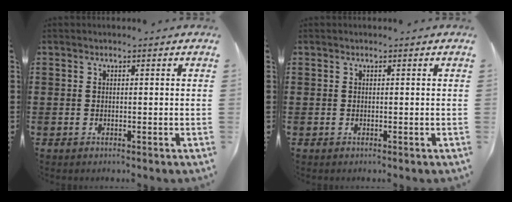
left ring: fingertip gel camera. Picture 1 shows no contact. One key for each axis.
{"total": 0.0}